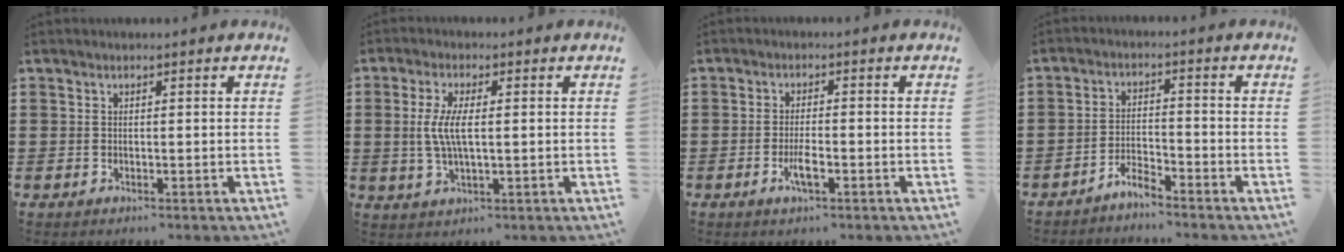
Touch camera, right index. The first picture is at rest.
{"total": 5.4, "force": [0.3, 1.8, 5.1], "torque": [-0.118, -0.003, -0.004]}
{"total": 3.3, "force": [-1.4, 0.8, 2.9], "torque": [-0.063, -0.003, -0.030]}
{"total": 3.3, "force": [-3.3, 0.1, 0.6], "torque": [-0.025, 0.004, -0.070]}